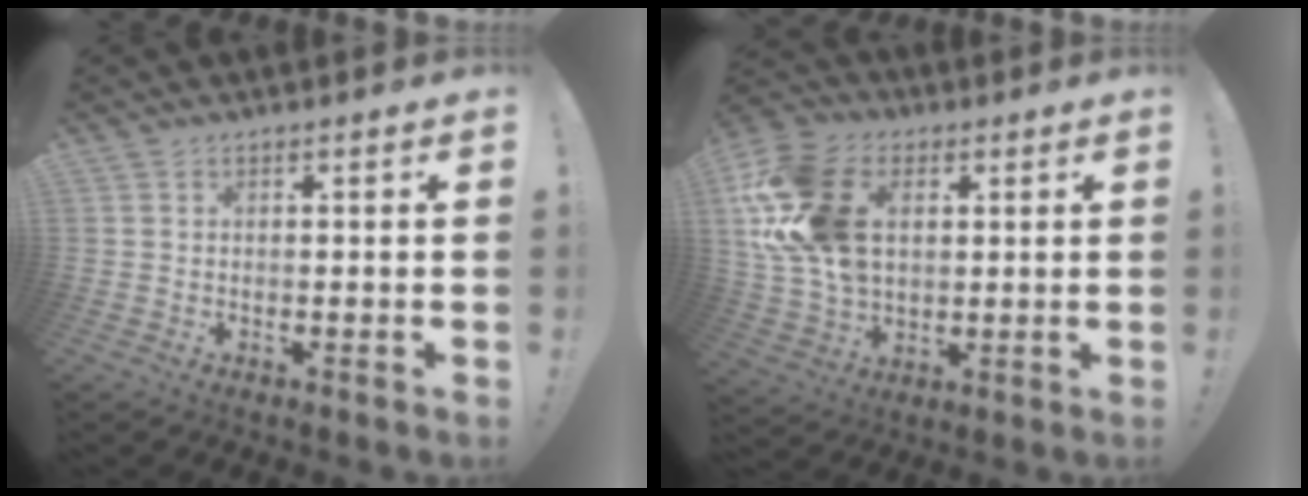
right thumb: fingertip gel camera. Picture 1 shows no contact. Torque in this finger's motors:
{"motor_torque": [0.49, 1.13, 1.85, -0.03, 0.72]}